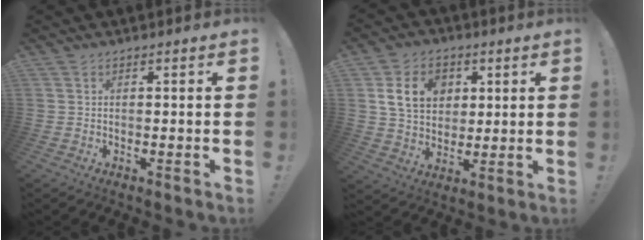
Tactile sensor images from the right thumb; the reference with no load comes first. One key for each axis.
{"total": 13.6, "fx": 4.5, "fy": 10.7, "fz": 7.1, "tx": -0.102, "ty": -0.004, "tz": 0.091}